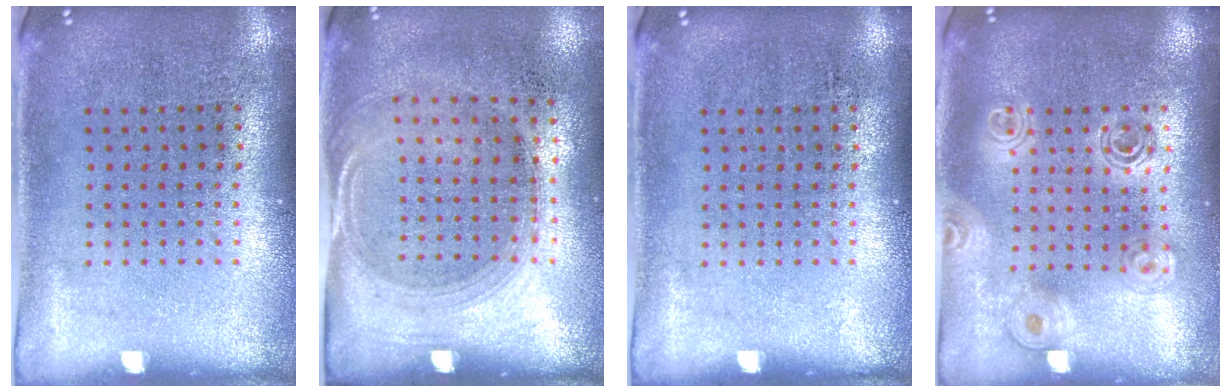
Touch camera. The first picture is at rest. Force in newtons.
{"total": 1.5, "press": 1.3, "slide": 0.7}
{"total": 0.0}
{"total": 1.6, "press": 1.4, "slide": 0.8}